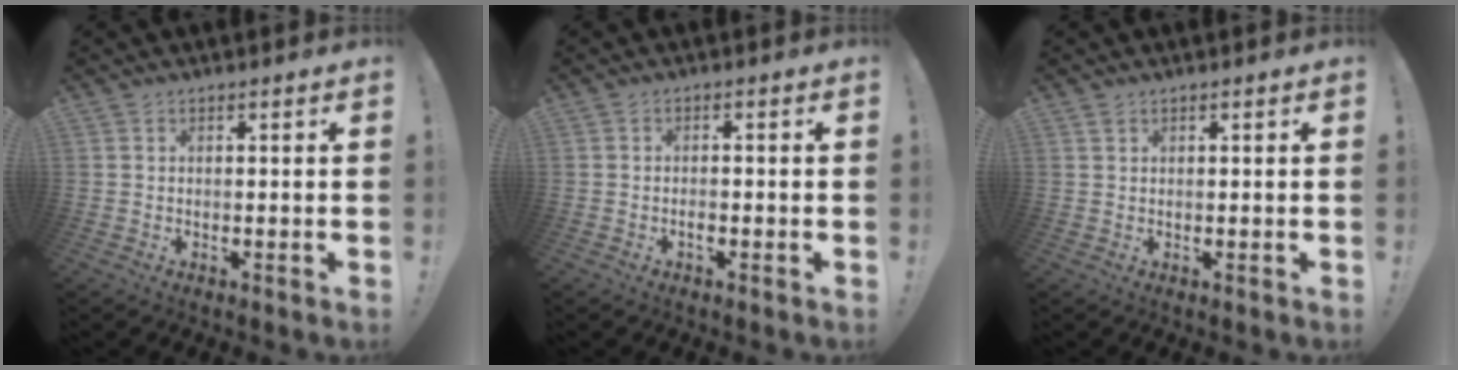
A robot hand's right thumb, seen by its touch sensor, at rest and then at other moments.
{"total": 1.5, "force": [-0.9, 0.3, 1.1], "torque": [-0.020, 0.000, -0.015]}
{"total": 1.0, "force": [0.6, 0.6, 0.4], "torque": [-0.014, 0.004, 0.014]}